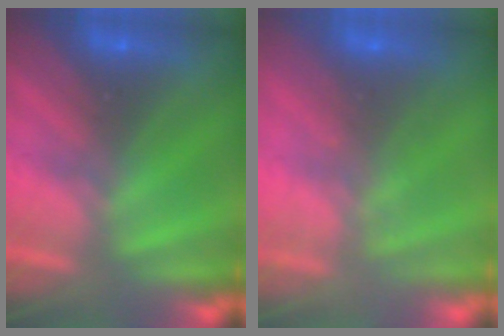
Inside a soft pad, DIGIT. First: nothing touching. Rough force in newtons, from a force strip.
{"total": 7.8}